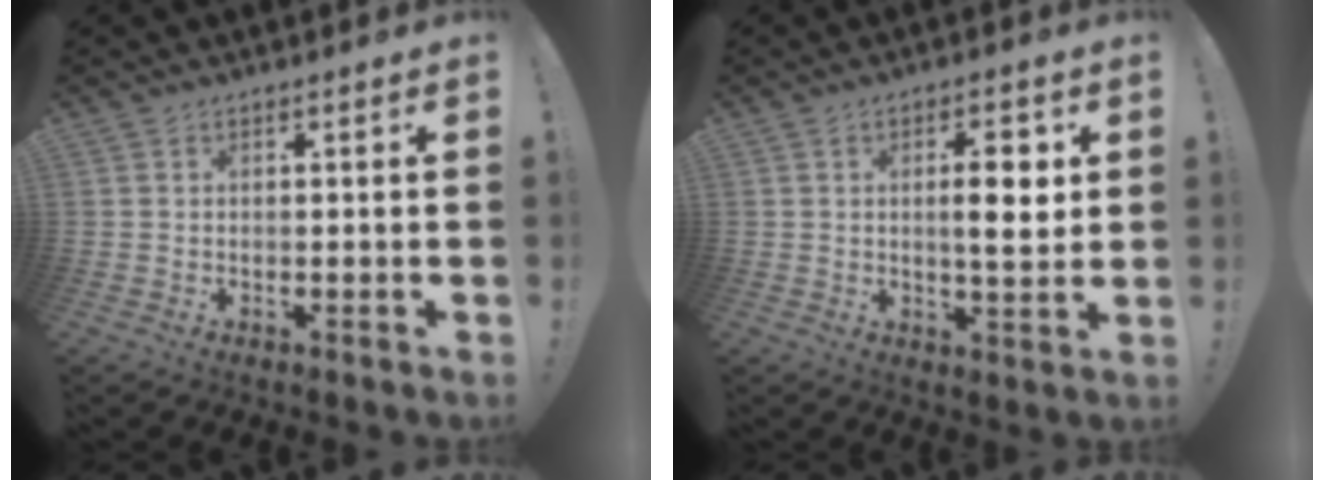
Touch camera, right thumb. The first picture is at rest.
{"total": 7.6, "force": [1.1, 2.2, 7.2], "torque": [-0.106, -0.002, 0.009]}